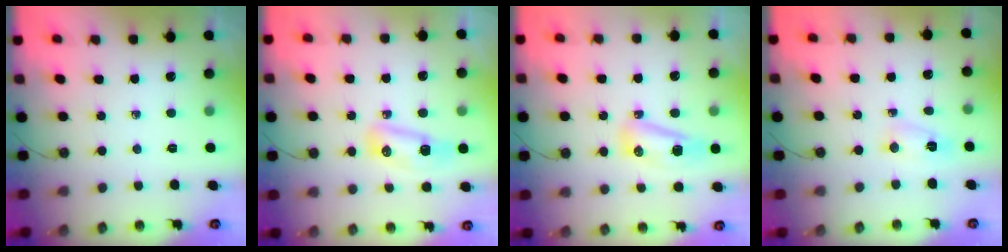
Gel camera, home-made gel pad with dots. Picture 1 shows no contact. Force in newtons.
{"total": 8.2, "press": 8.2, "slide": 0.9}
{"total": 8.3, "press": 8.3, "slide": 0.9}
{"total": 2.9, "press": 2.8, "slide": 0.6}